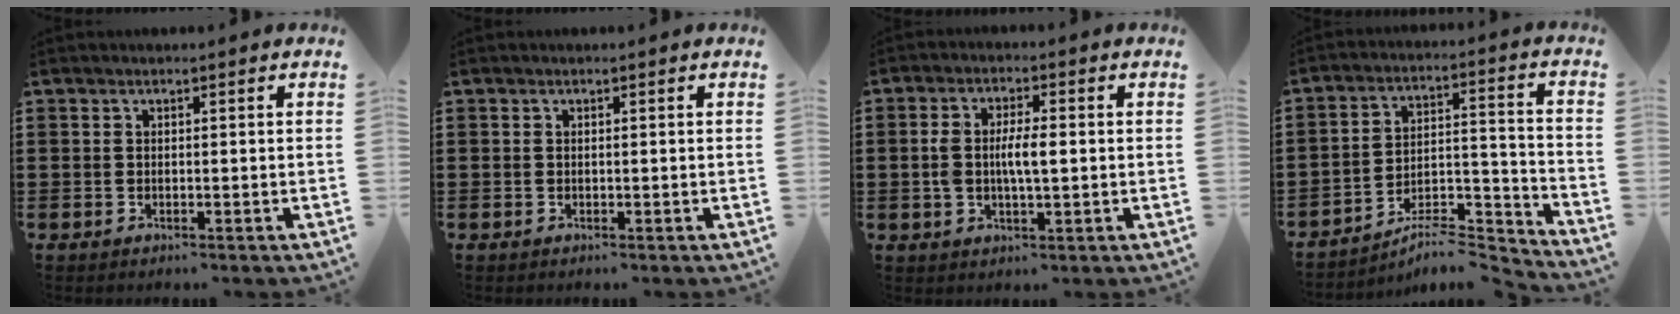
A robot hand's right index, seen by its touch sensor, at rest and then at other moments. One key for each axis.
{"total": 0.0}
{"total": 5.0, "fx": -0.1, "fy": 1.8, "fz": 4.7, "tx": -0.093, "ty": 0.002, "tz": -0.006}
{"total": 6.0, "fx": -5.4, "fy": 1.1, "fz": 2.4, "tx": -0.035, "ty": -0.001, "tz": -0.107}